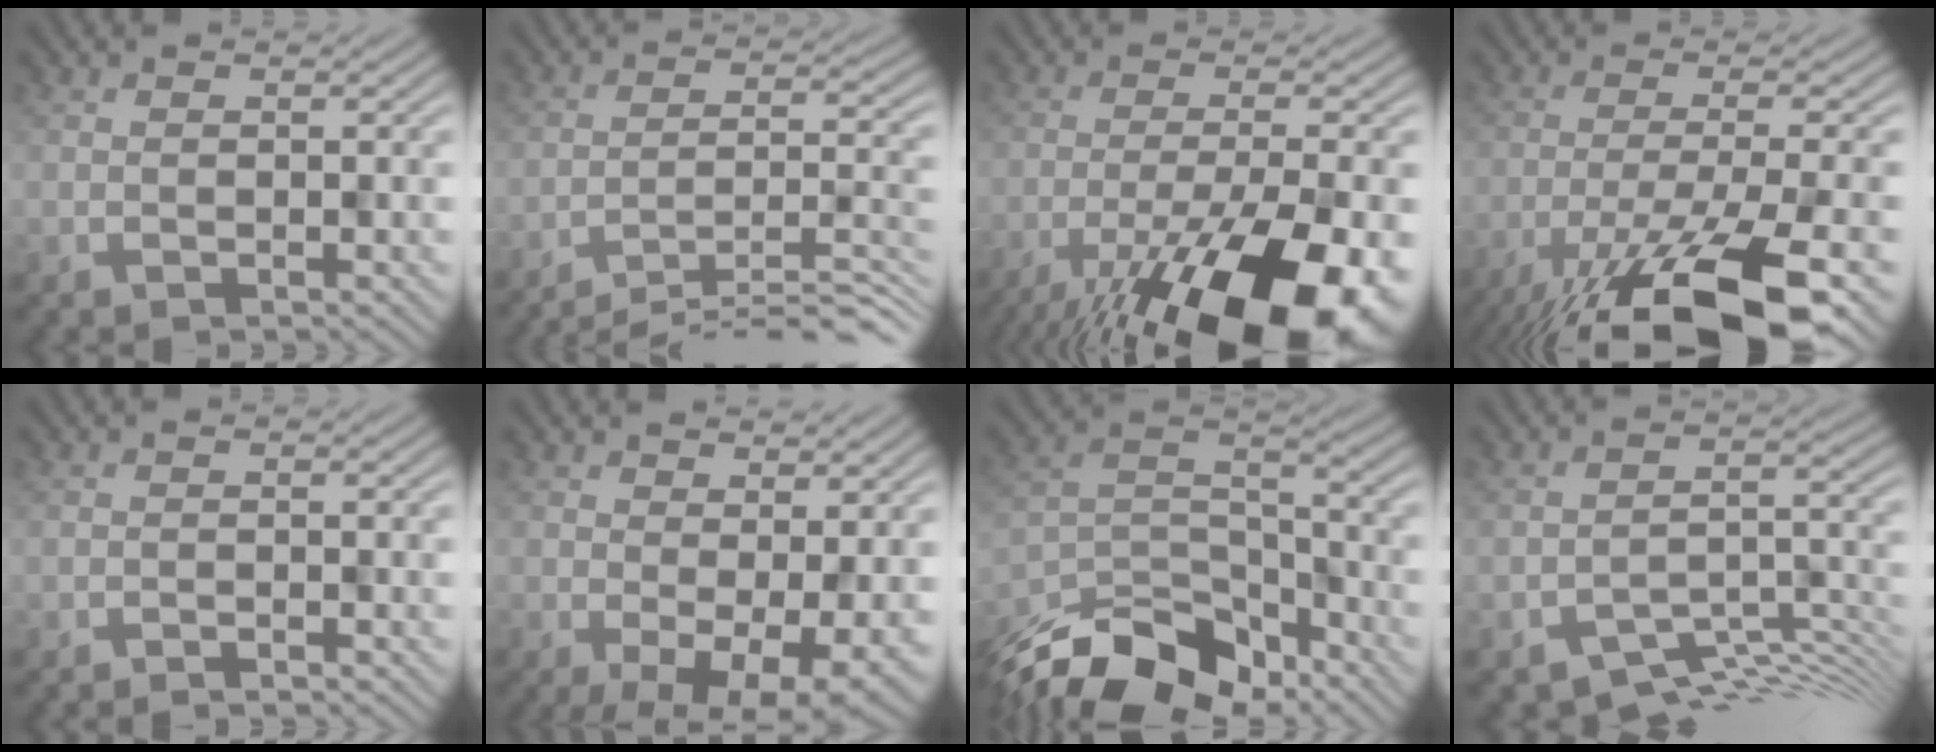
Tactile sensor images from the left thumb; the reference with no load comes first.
{"total": 11.6, "force": [-9.8, 1.5, 6.0], "torque": [-0.092, 0.018, -0.144]}
{"total": 18.5, "force": [-11.7, 5.7, 13.2], "torque": [-0.192, -0.046, -0.171]}
{"total": 16.1, "force": [-10.3, 3.8, 11.7], "torque": [-0.214, -0.022, -0.167]}
{"total": 1.0, "force": [-1.0, 0.0, 0.2], "torque": [-0.002, 0.003, -0.017]}
{"total": 7.1, "force": [-1.1, 2.4, 6.6], "torque": [-0.115, -0.013, -0.003]}
{"total": 13.6, "force": [-11.1, 5.3, 6.0], "torque": [-0.133, -0.003, -0.196]}
{"total": 6.8, "force": [-5.3, 2.1, 3.7], "torque": [-0.044, -0.008, -0.090]}